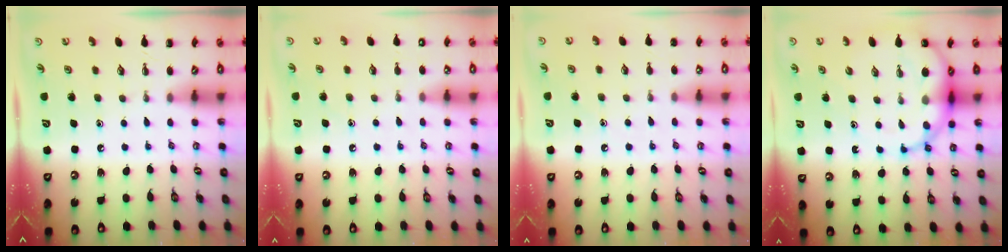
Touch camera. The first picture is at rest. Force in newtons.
{"total": 6.2, "press": 6.0, "slide": 1.7}
{"total": 5.1, "press": 5.0, "slide": 1.4}
{"total": 11.9, "press": 11.5, "slide": 3.0}